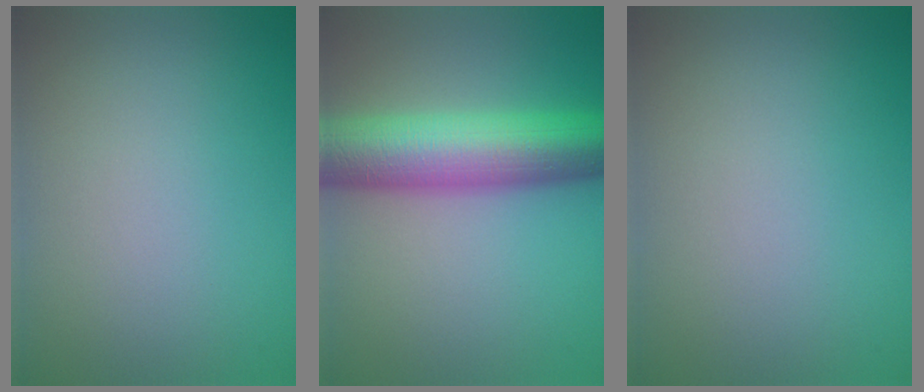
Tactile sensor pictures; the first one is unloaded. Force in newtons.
{"total": 10.1, "press": 10.1, "slide": 0.1}
{"total": 0.0}